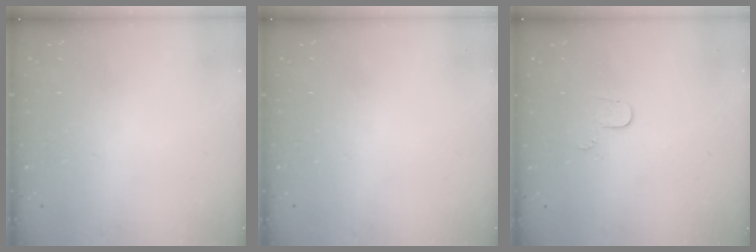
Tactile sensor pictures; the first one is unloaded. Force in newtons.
{"total": 0.0}
{"total": 4.0, "press": 3.9, "slide": 0.3}